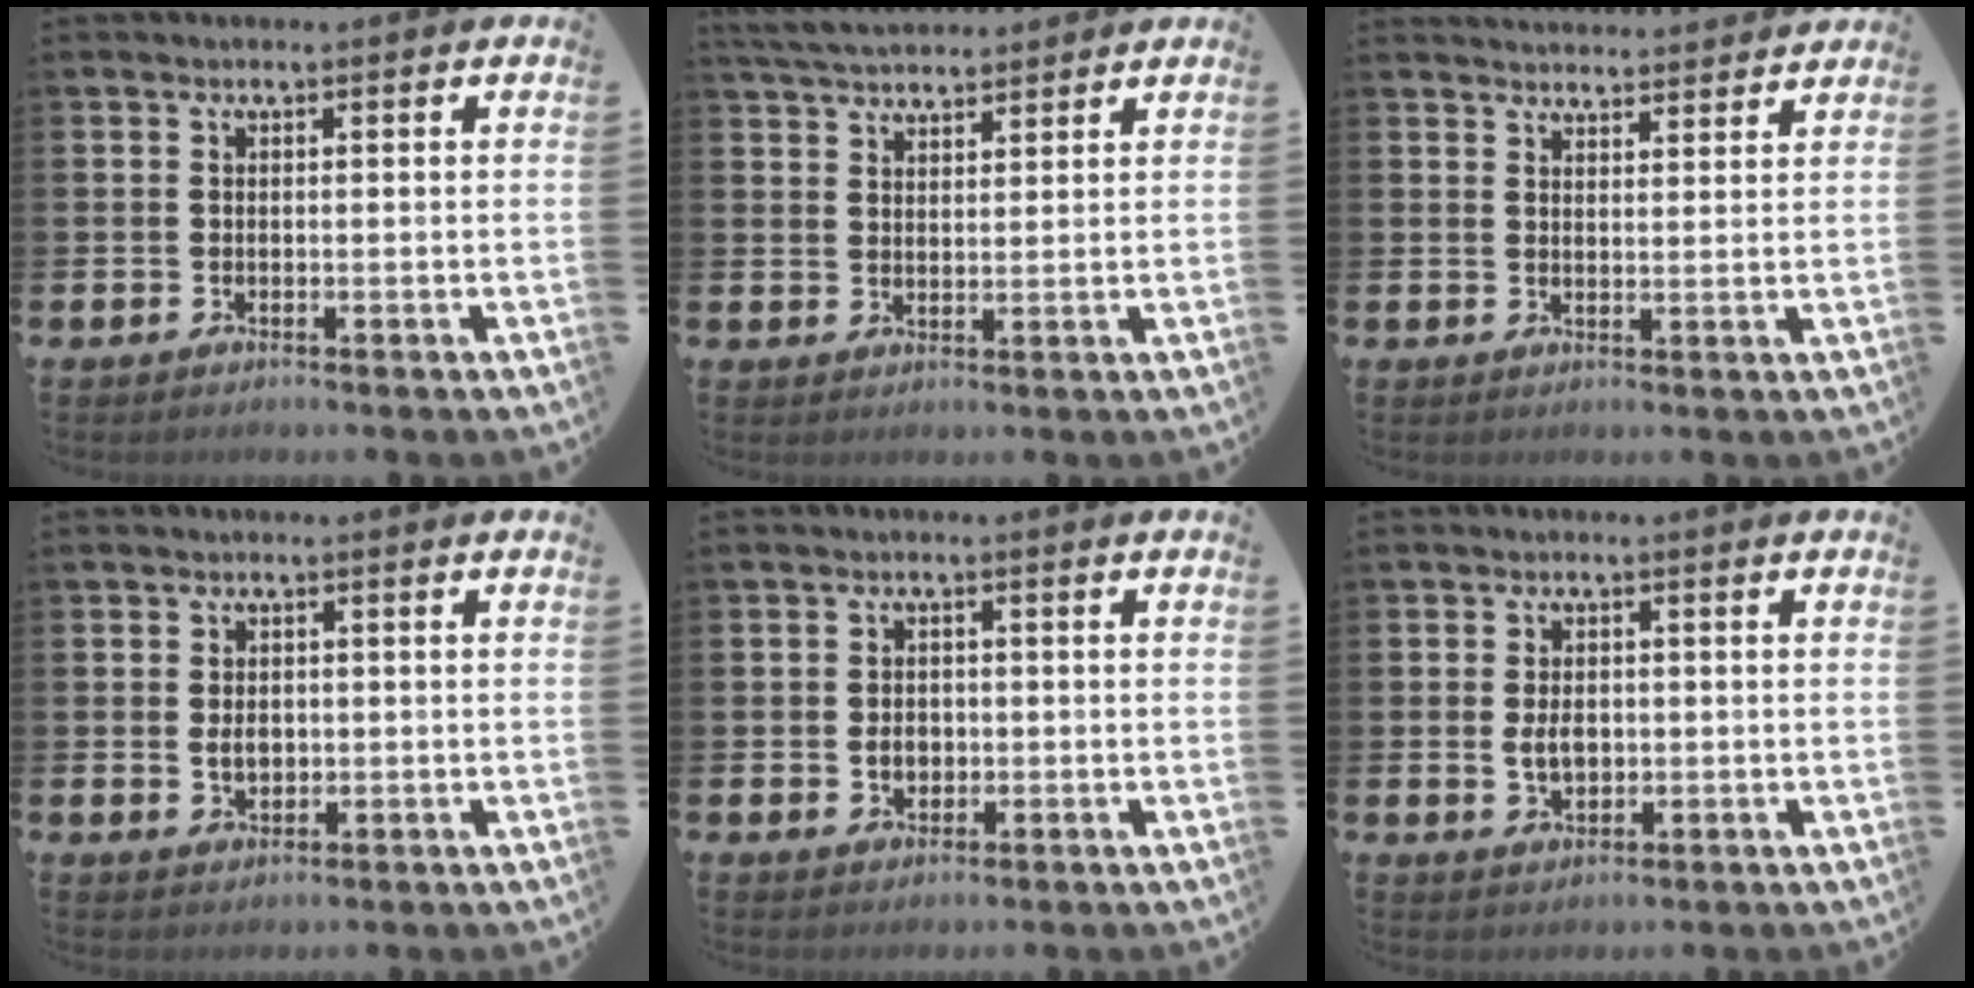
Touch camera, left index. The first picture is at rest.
{"total": 4.4, "force": [4.2, 0.9, 0.6], "torque": [-0.028, -0.015, 0.079]}
{"total": 3.7, "force": [3.7, 0.4, -0.1], "torque": [0.005, -0.024, 0.066]}
{"total": 2.3, "force": [0.1, 1.6, 1.6], "torque": [-0.009, -0.002, -0.005]}
{"total": 2.4, "force": [-0.1, 1.9, 1.5], "torque": [-0.009, -0.002, -0.010]}
{"total": 3.1, "force": [0.0, 2.1, 2.3], "torque": [-0.022, -0.002, -0.006]}